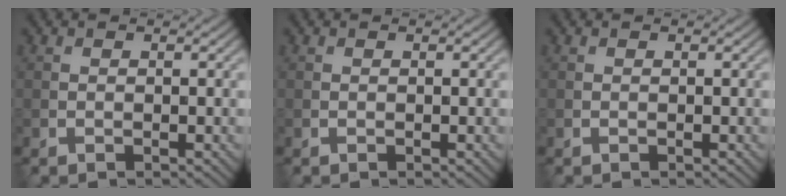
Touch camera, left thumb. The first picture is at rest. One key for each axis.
{"total": 0.0}
{"total": 0.0}